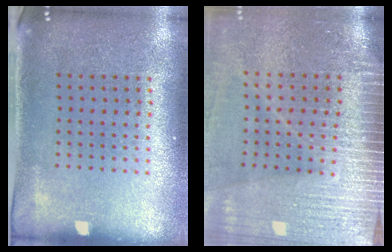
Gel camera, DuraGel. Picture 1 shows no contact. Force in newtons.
{"total": 4.0, "press": 3.4, "slide": 2.1}